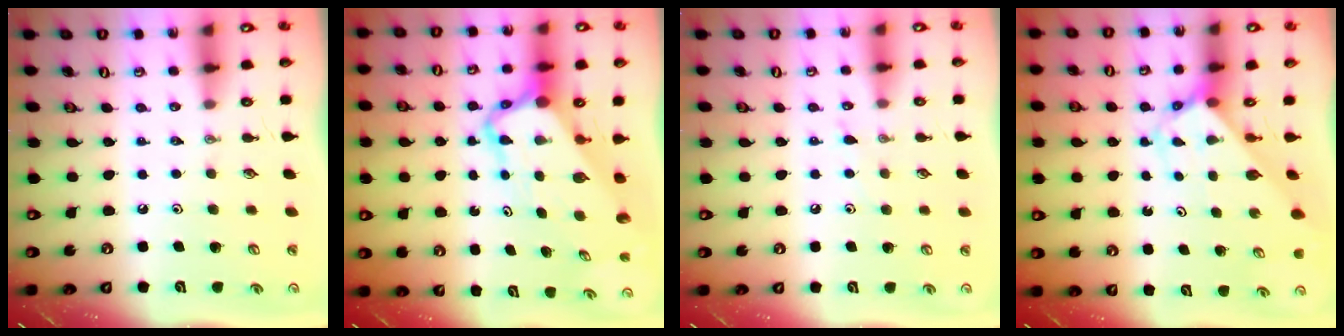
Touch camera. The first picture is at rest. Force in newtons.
{"total": 7.7, "press": 7.7, "slide": 0.7}
{"total": 5.5, "press": 5.4, "slide": 0.7}
{"total": 2.7, "press": 2.7, "slide": 0.1}